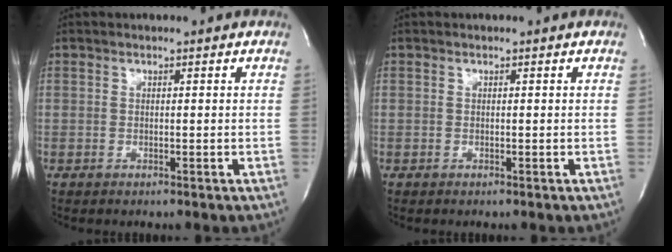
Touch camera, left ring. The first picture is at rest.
{"total": 0.0}